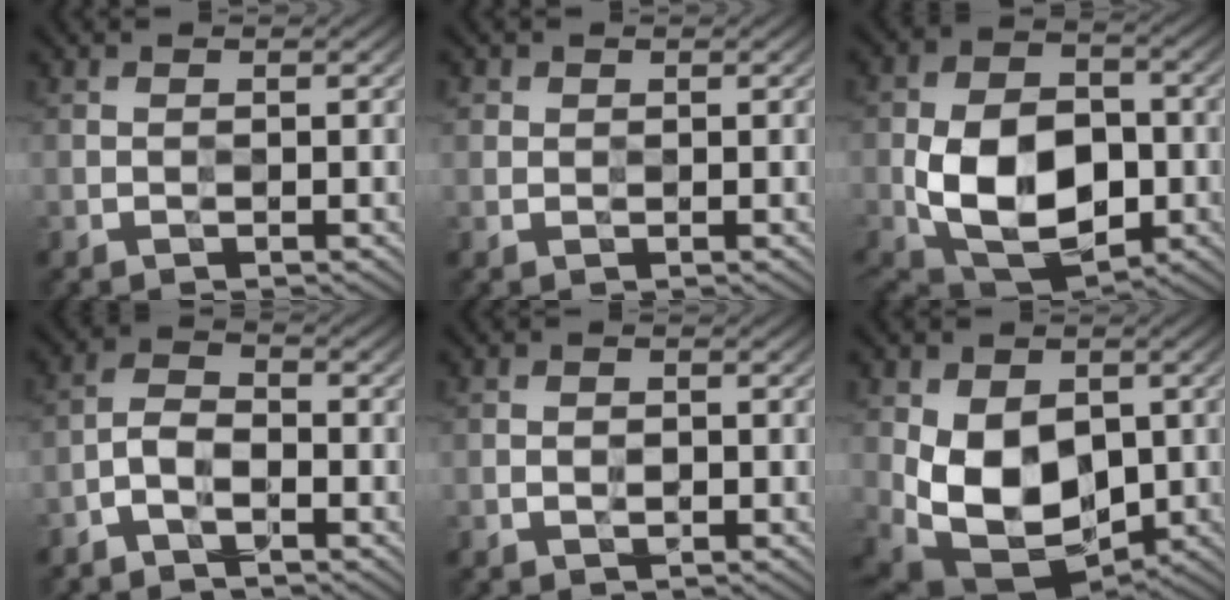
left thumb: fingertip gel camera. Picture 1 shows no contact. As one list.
[{"total": 1.2, "force": [0.6, 1.0, 0.3], "torque": [-0.003, -0.001, 0.010]}, {"total": 12.6, "force": [-3.3, 7.9, 9.3], "torque": [-0.189, -0.018, -0.063]}, {"total": 3.4, "force": [-2.3, 1.3, 2.2], "torque": [-0.044, 0.006, -0.053]}, {"total": 1.1, "force": [-0.4, 0.7, 0.7], "torque": [-0.010, -0.001, -0.008]}, {"total": 11.2, "force": [-1.0, 7.6, 8.2], "torque": [-0.166, -0.029, -0.012]}]